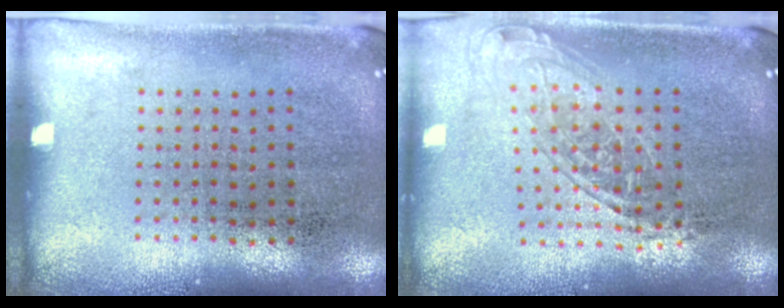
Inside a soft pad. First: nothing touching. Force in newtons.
{"total": 1.6, "press": 1.2, "slide": 1.0}